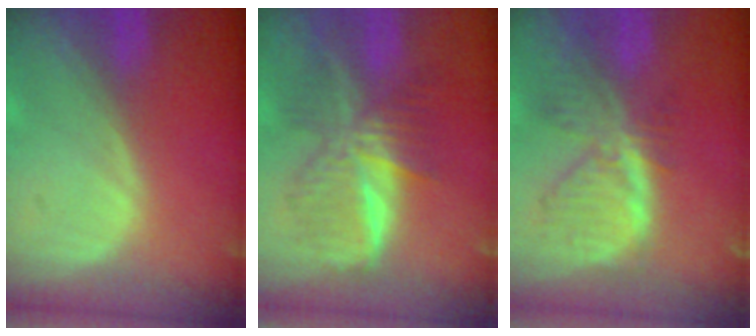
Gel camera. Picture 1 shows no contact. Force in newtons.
{"total": 8.1, "press": 8.1, "slide": 0.3}
{"total": 8.1, "press": 7.0, "slide": 4.0}